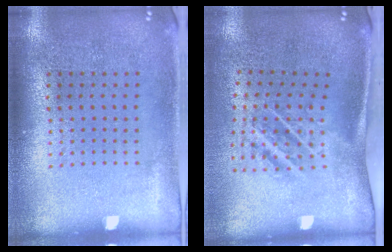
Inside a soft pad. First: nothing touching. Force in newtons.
{"total": 1.9, "press": 1.2, "slide": 1.5}